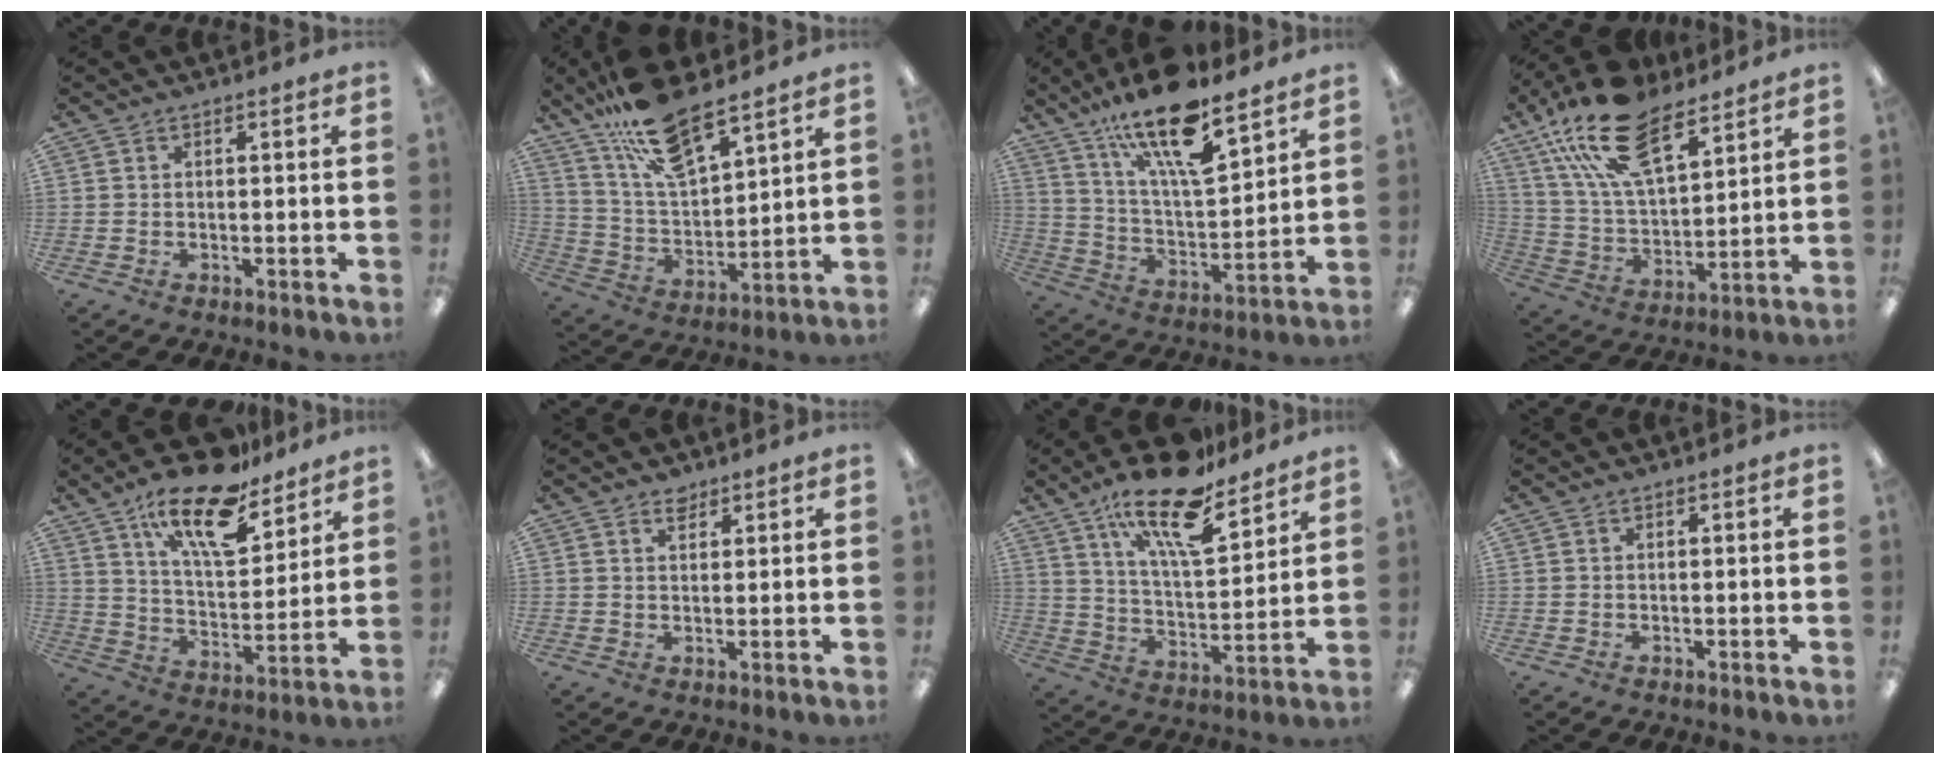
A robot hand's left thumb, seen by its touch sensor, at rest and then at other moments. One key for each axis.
{"total": 16.0, "fx": 12.4, "fy": 4.8, "fz": 8.9, "tx": -0.174, "ty": -0.066, "tz": 0.218}
{"total": 20.0, "fx": 13.9, "fy": 6.2, "fz": 13.0, "tx": -0.218, "ty": -0.083, "tz": 0.233}
{"total": 21.1, "fx": 13.8, "fy": 9.8, "fz": 12.6, "tx": -0.245, "ty": -0.061, "tz": 0.248}
{"total": 18.3, "fx": 13.2, "fy": 7.0, "fz": 10.7, "tx": -0.176, "ty": -0.075, "tz": 0.222}
{"total": 2.4, "fx": 1.9, "fy": 1.1, "fz": 0.8, "tx": -0.002, "ty": -0.009, "tz": 0.033}
{"total": 20.0, "fx": 14.2, "fy": 6.7, "fz": 12.4, "tx": -0.211, "ty": -0.081, "tz": 0.240}
{"total": 0.0}